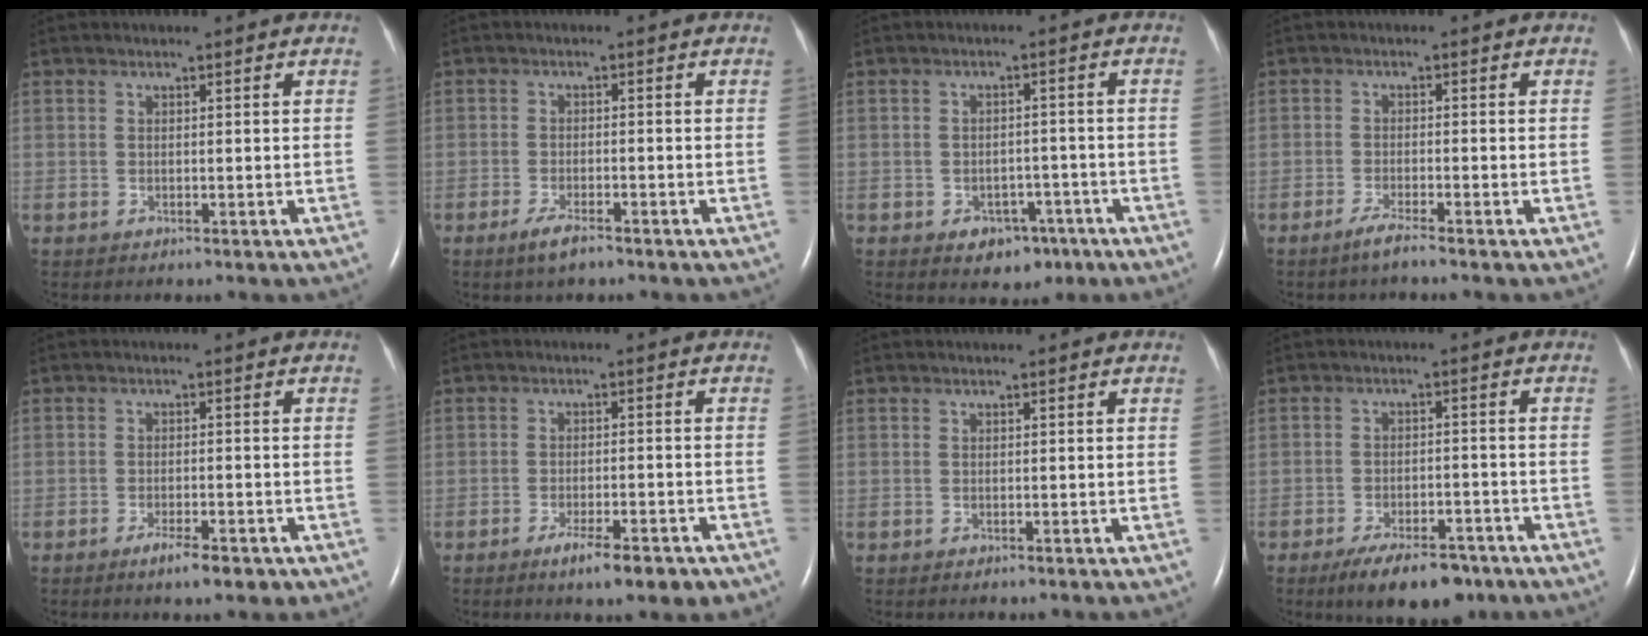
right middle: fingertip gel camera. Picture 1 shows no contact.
{"total": 3.3, "force": [-2.4, 0.7, 2.2], "torque": [-0.052, -0.005, -0.042]}
{"total": 5.0, "force": [-2.7, 3.5, 2.3], "torque": [-0.026, 0.012, -0.026]}
{"total": 2.4, "force": [-2.0, -0.3, 1.4], "torque": [-0.039, -0.006, -0.040]}
{"total": 4.2, "force": [-2.8, 1.0, 3.0], "torque": [-0.052, -0.003, -0.038]}
{"total": 6.7, "force": [-4.5, 1.4, 4.7], "torque": [-0.067, -0.006, -0.060]}
{"total": 0.0}
{"total": 9.7, "force": [-7.1, 3.7, 5.5], "torque": [-0.085, -0.004, -0.111]}